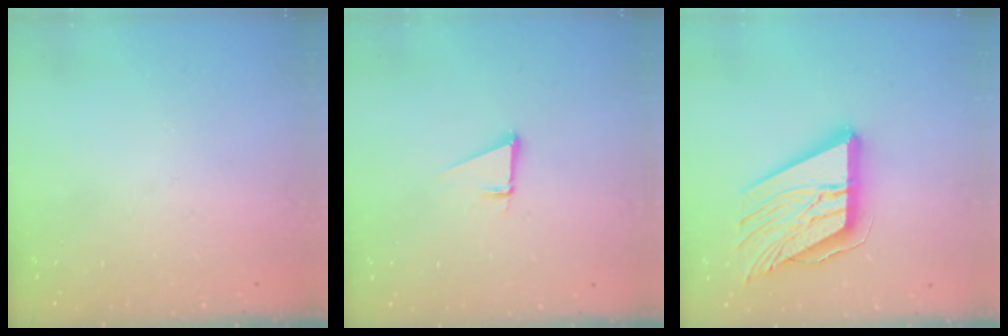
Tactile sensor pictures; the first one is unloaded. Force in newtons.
{"total": 1.9, "press": 1.9, "slide": 0.0}
{"total": 18.2, "press": 18.1, "slide": 2.0}